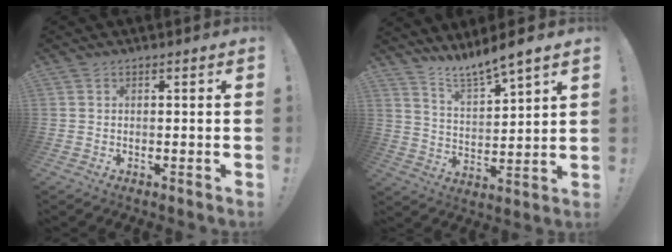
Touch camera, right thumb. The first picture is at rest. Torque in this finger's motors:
{"motor_torque": [0.05, 0.06, 0.62, 0.62, 0.00]}